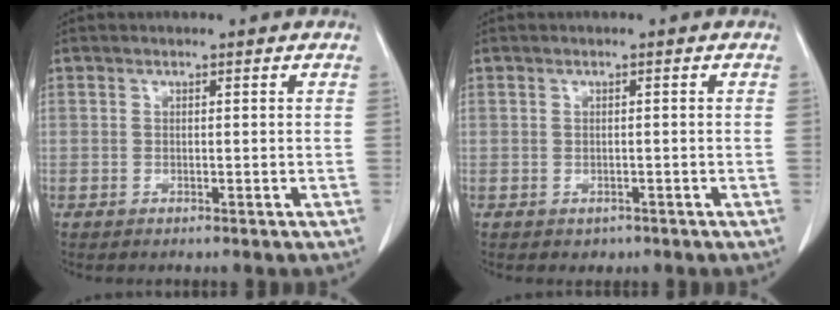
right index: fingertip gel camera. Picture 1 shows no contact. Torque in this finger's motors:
{"motor_torque": [-0.01, -0.03, 0.01, 0.01]}